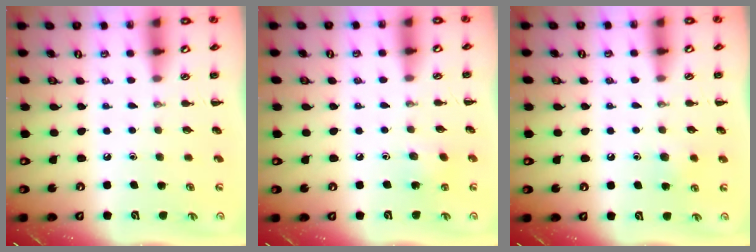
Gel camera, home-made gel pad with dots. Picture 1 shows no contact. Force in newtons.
{"total": 3.6, "press": 3.4, "slide": 1.1}
{"total": 4.9, "press": 4.6, "slide": 1.5}